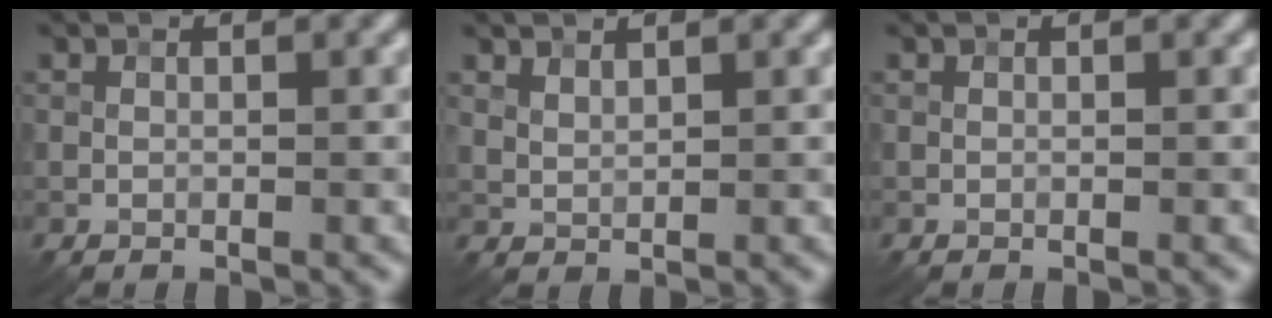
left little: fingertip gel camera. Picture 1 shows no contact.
{"total": 1.3, "force": [1.1, 0.4, 0.4], "torque": [-0.017, 0.000, 0.028]}
{"total": 0.0}